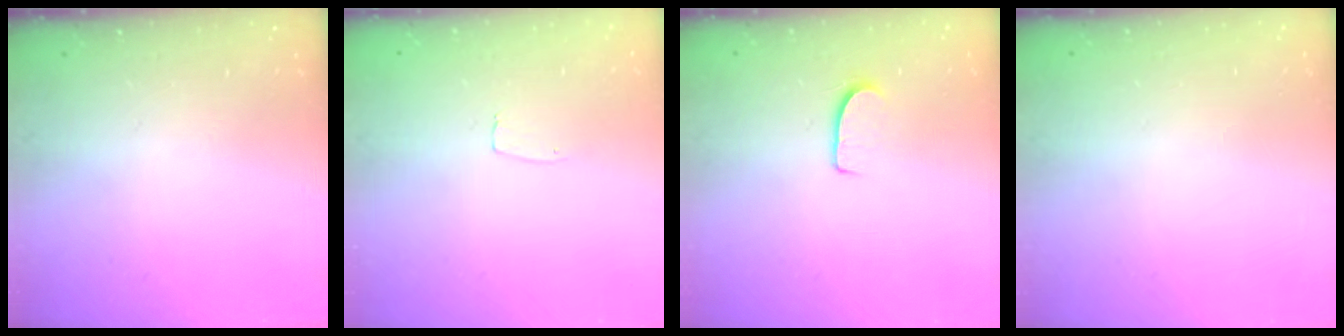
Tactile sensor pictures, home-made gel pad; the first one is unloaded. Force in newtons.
{"total": 3.2, "press": 3.2, "slide": 0.2}
{"total": 6.6, "press": 6.5, "slide": 0.4}
{"total": 0.0}